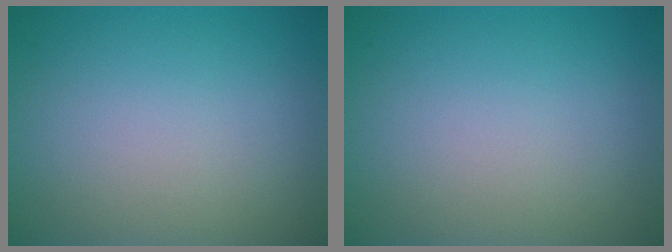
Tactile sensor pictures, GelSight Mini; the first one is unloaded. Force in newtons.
{"total": 0.0}